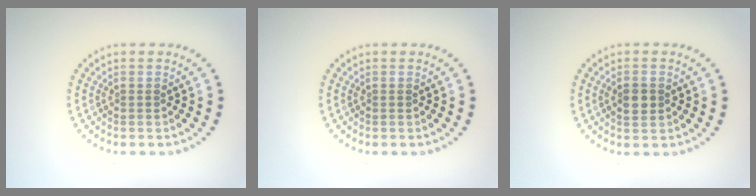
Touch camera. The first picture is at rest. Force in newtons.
{"total": 0.0}
{"total": 1.9, "press": 1.9, "slide": 0.2}